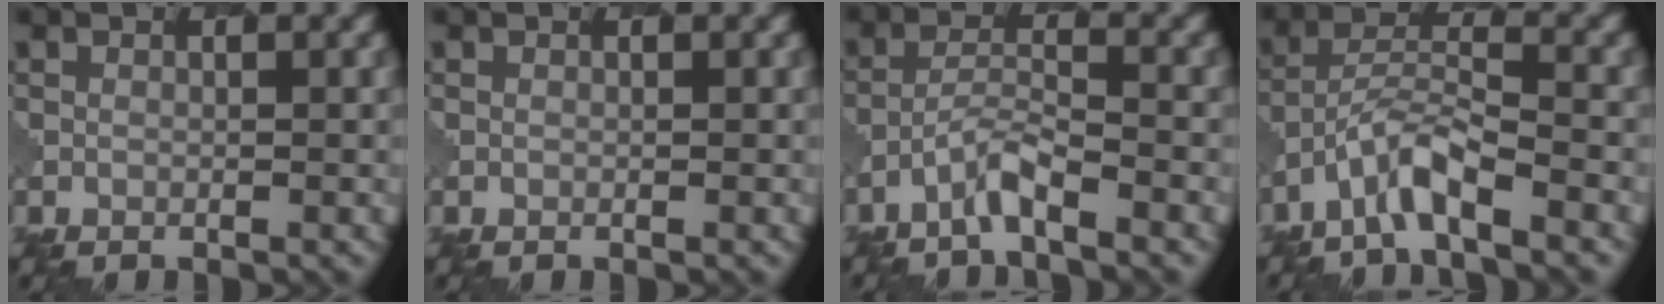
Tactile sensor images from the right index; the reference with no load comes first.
{"total": 0.0}
{"total": 2.5, "force": [-2.0, 0.2, 1.5], "torque": [-0.033, 0.008, -0.046]}
{"total": 4.1, "force": [-2.9, 0.8, 2.8], "torque": [-0.055, 0.009, -0.060]}